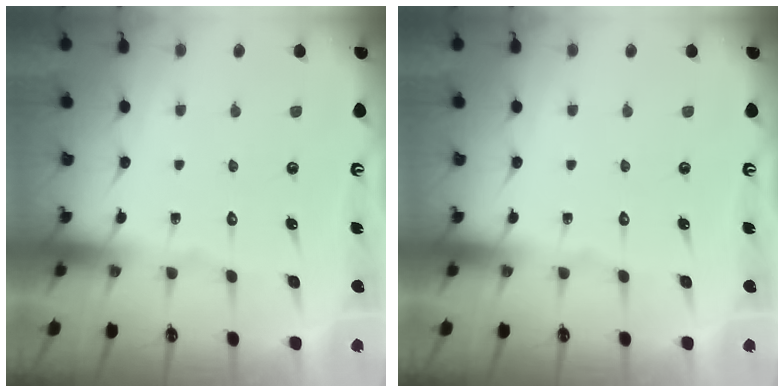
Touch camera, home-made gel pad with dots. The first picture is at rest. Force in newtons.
{"total": 0.0}